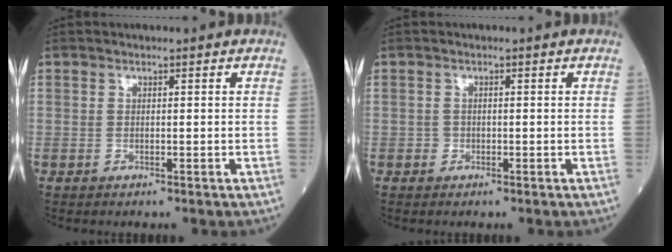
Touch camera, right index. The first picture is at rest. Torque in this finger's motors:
{"motor_torque": [0.06, 0.01, 0.03, 0.01]}